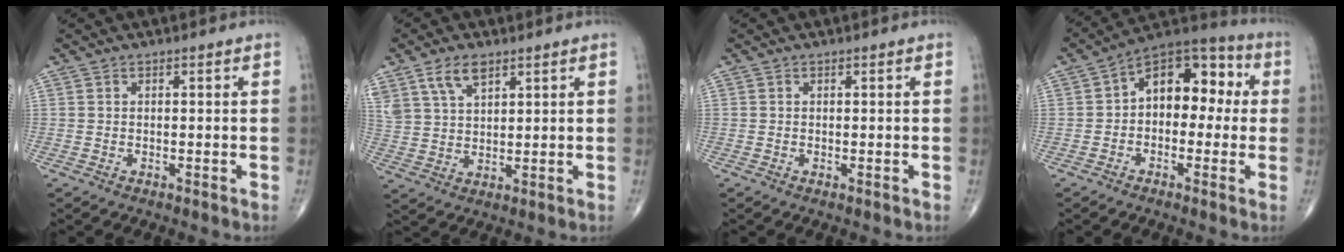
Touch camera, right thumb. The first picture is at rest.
{"total": 7.8, "force": [4.8, 4.0, 4.7], "torque": [-0.086, -0.013, 0.101]}
{"total": 0.0}
{"total": 13.0, "force": [1.0, 8.4, 9.8], "torque": [-0.098, 0.044, -0.006]}